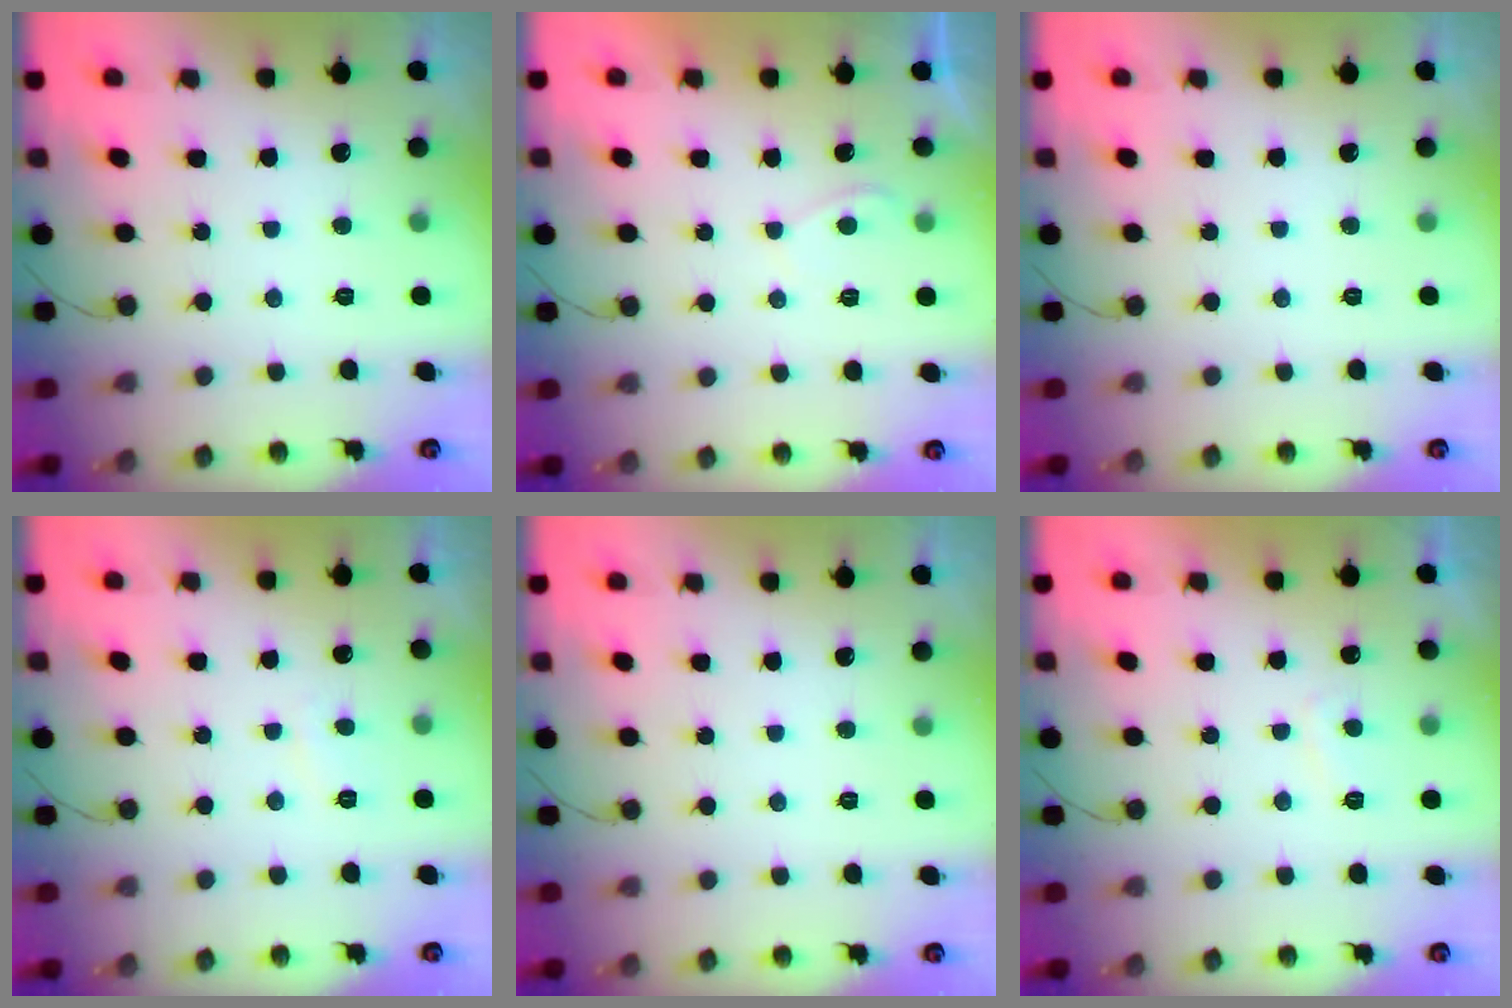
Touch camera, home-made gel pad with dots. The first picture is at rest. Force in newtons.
{"total": 1.2, "press": 1.0, "slide": 0.6}
{"total": 0.0}
{"total": 1.6, "press": 1.6, "slide": 0.5}
{"total": 0.0}
{"total": 2.3, "press": 2.2, "slide": 0.7}